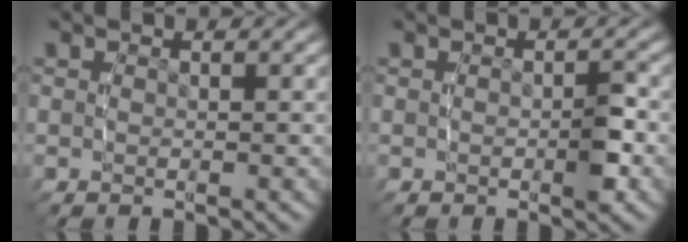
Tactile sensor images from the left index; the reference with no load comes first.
{"total": 1.3, "force": [-0.4, 0.5, 1.2], "torque": [-0.011, 0.002, -0.006]}